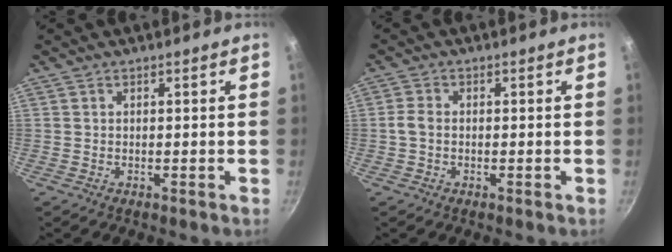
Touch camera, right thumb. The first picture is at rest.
{"total": 2.3, "force": [-0.4, 1.6, 1.6], "torque": [-0.034, 0.010, -0.010]}